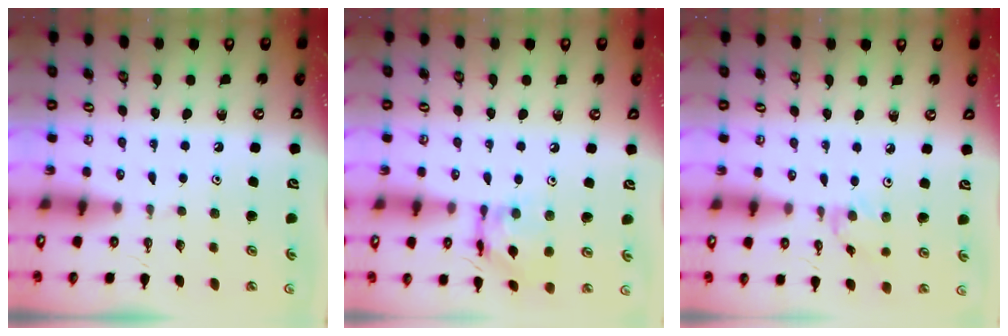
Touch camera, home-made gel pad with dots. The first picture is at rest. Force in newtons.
{"total": 11.8, "press": 11.8, "slide": 1.0}
{"total": 2.0, "press": 2.0, "slide": 0.4}